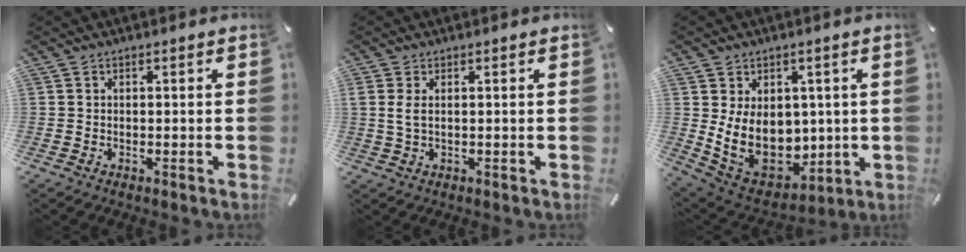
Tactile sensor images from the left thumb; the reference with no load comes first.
{"total": 2.8, "force": [0.9, 1.0, 2.5], "torque": [-0.053, 0.001, 0.016]}
{"total": 14.9, "force": [1.5, 11.7, 9.1], "torque": [-0.178, -0.038, 0.039]}